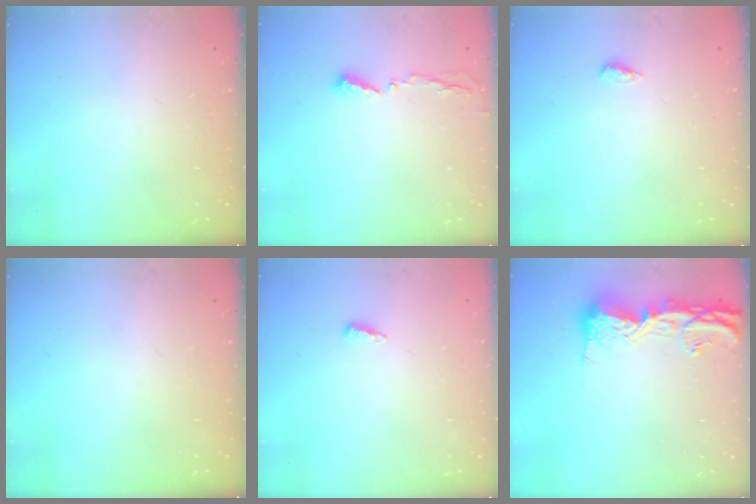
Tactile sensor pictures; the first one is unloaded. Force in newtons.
{"total": 3.6, "press": 3.6, "slide": 0.4}
{"total": 3.4, "press": 3.0, "slide": 1.7}
{"total": 0.0}
{"total": 3.7, "press": 3.6, "slide": 0.4}
{"total": 14.4, "press": 14.3, "slide": 1.5}